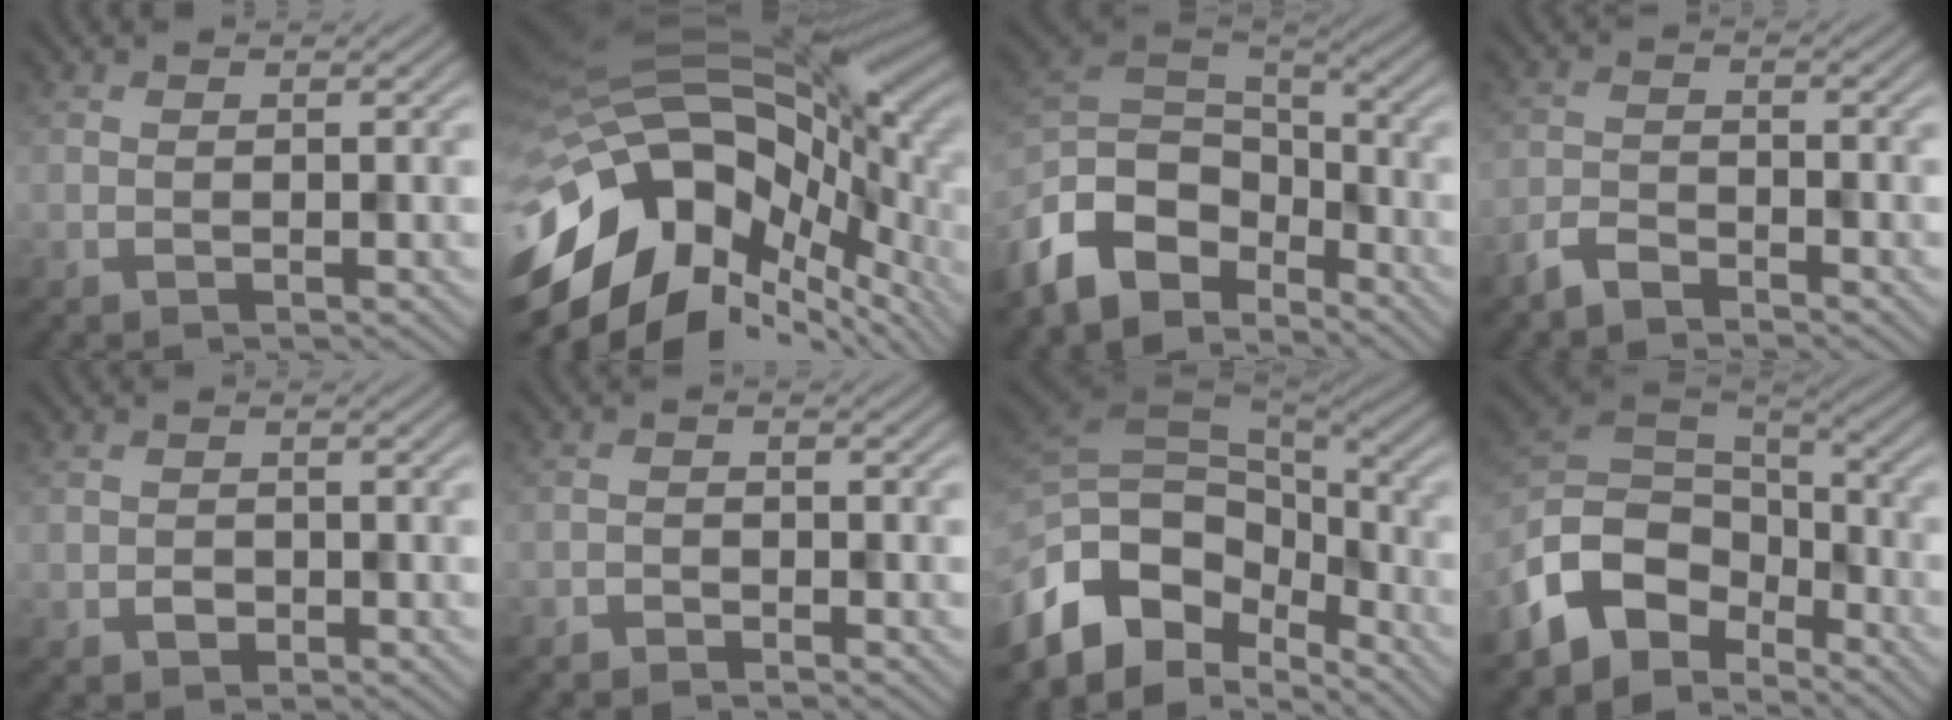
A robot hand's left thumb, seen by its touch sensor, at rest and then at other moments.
{"total": 19.6, "force": [-5.5, 11.4, 15.0], "torque": [-0.307, -0.016, -0.098]}
{"total": 11.2, "force": [-7.0, 6.3, 6.1], "torque": [-0.149, -0.011, -0.142]}
{"total": 3.0, "force": [-2.7, 0.7, 1.2], "torque": [-0.029, -0.002, -0.066]}
{"total": 1.2, "force": [-0.7, 0.9, 0.5], "torque": [-0.007, -0.001, -0.016]}
{"total": 1.5, "force": [-1.4, 0.3, 0.2], "torque": [-0.005, 0.001, -0.032]}
{"total": 15.1, "force": [-6.6, 9.5, 9.7], "torque": [-0.252, -0.029, -0.098]}
{"total": 10.2, "force": [-5.9, 6.2, 5.5], "torque": [-0.119, -0.007, -0.131]}